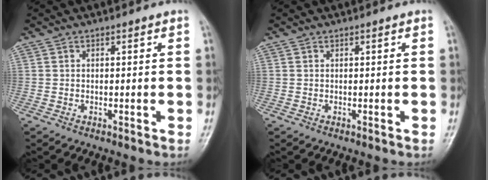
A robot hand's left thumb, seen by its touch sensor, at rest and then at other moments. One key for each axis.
{"total": 0.0}